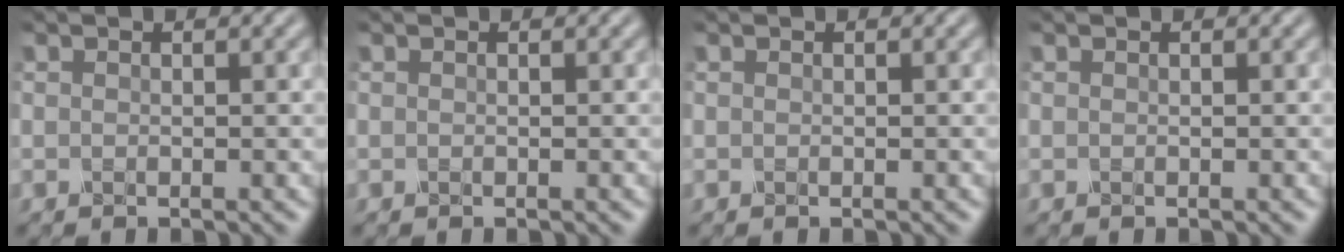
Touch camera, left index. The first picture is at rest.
{"total": 0.0}
{"total": 0.0}
{"total": 0.0}